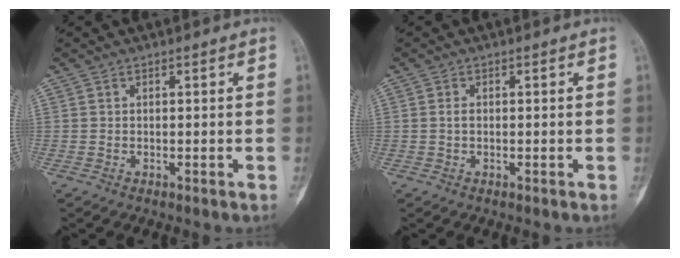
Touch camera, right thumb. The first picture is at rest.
{"total": 1.1, "force": [0.0, 0.7, 0.9], "torque": [-0.015, 0.002, -0.001]}